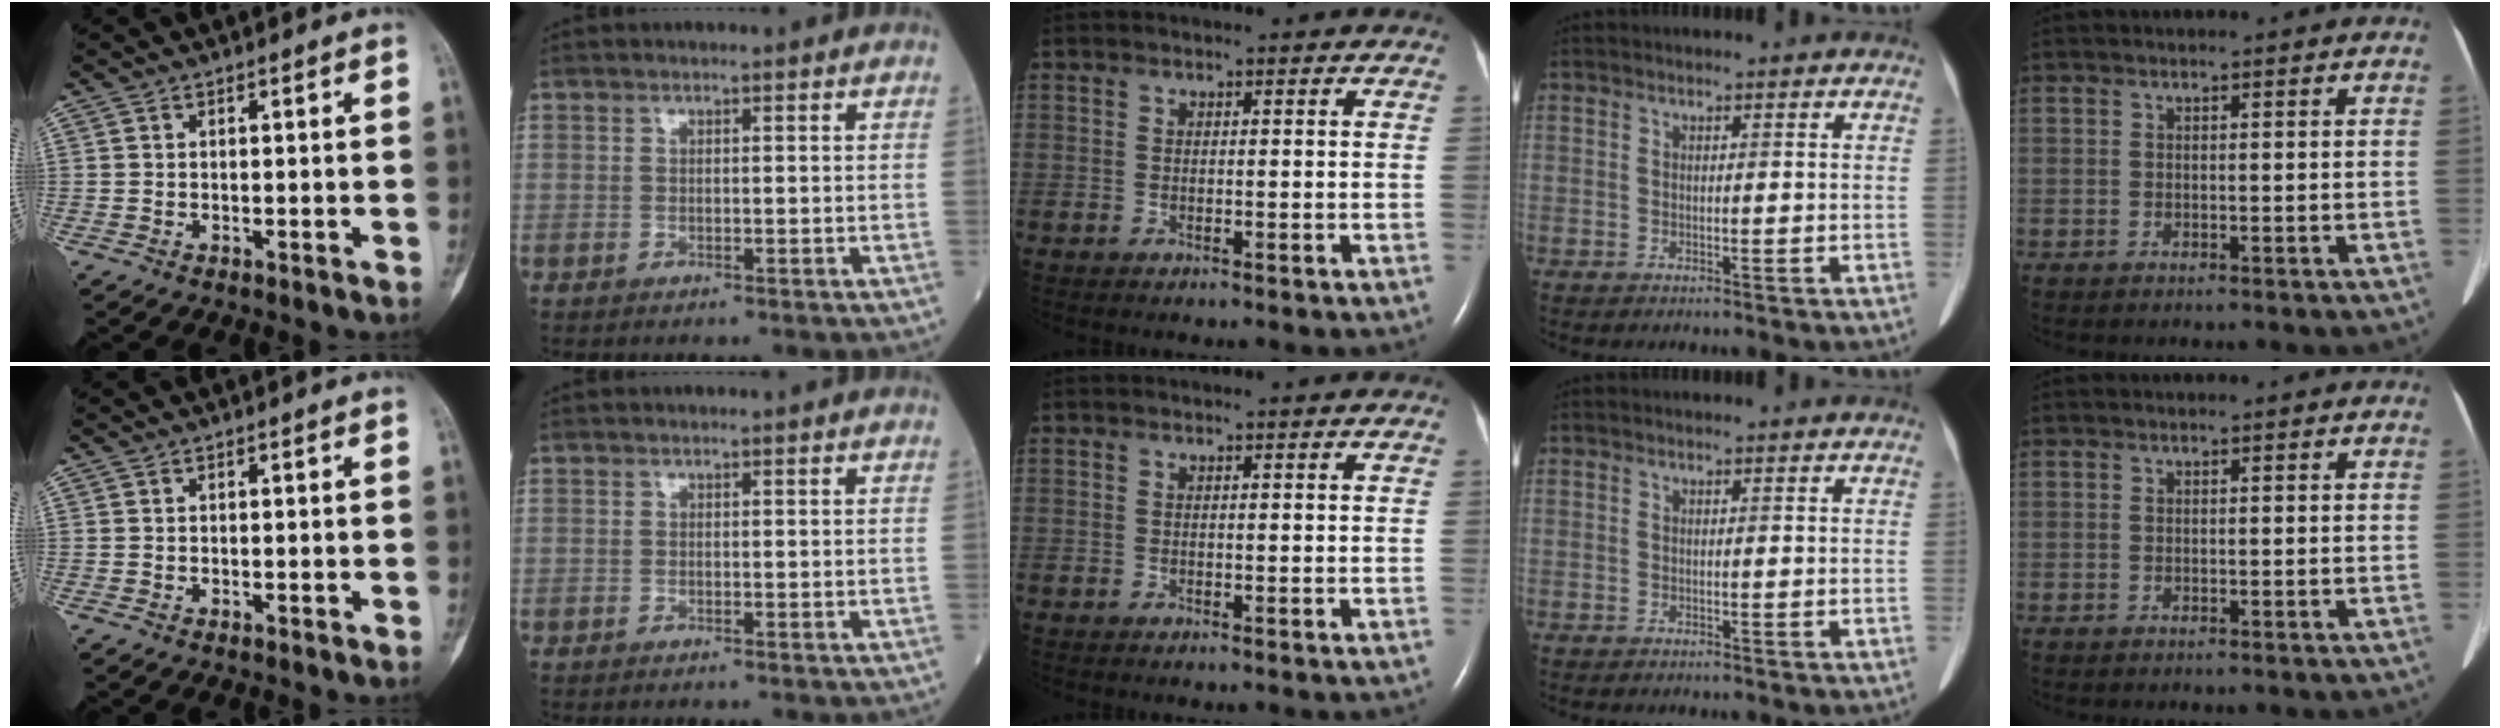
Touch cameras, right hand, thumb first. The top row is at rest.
{}